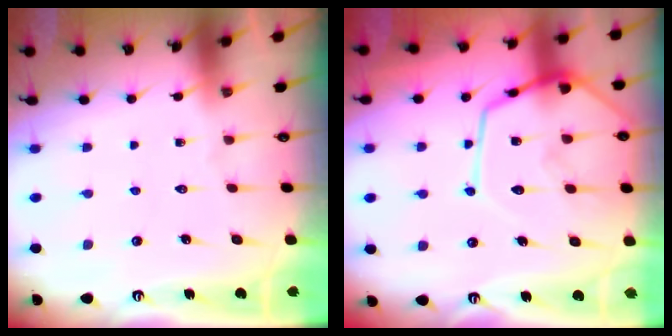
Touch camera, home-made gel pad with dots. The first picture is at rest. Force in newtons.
{"total": 15.7, "press": 15.6, "slide": 1.4}